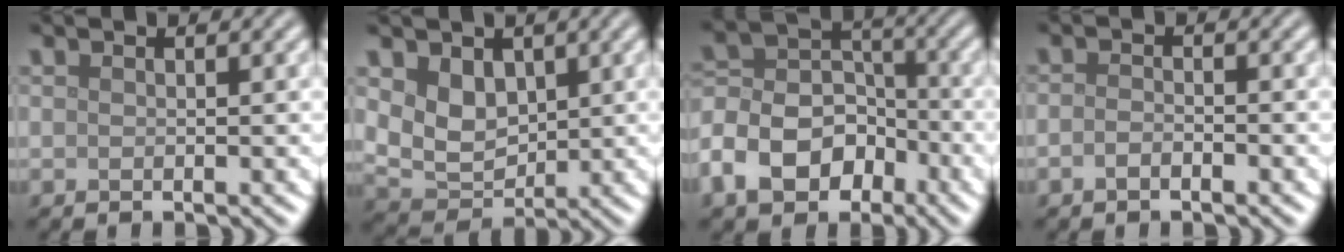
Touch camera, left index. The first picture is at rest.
{"total": 3.9, "force": [1.2, 3.0, 2.3], "torque": [-0.051, -0.012, 0.023]}
{"total": 9.1, "force": [-5.2, 6.2, 4.2], "torque": [-0.071, 0.004, -0.106]}
{"total": 1.3, "force": [-0.8, 0.5, 0.9], "torque": [-0.021, 0.000, -0.018]}